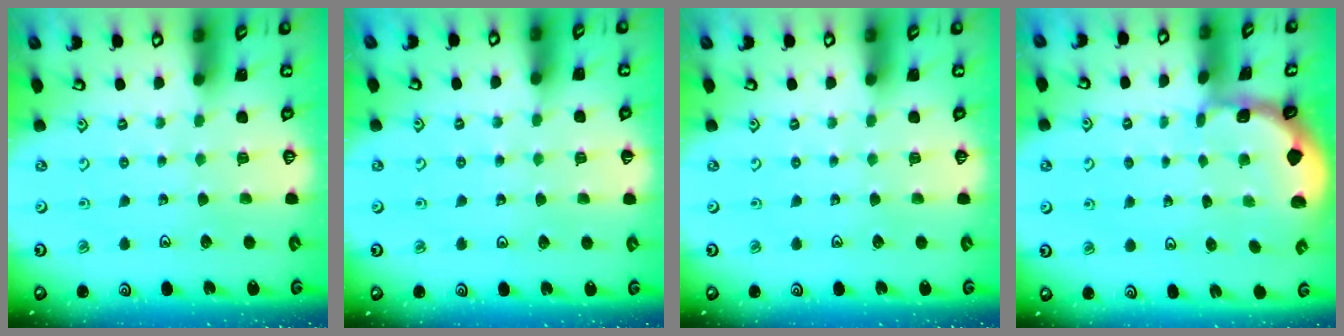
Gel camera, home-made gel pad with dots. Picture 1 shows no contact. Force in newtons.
{"total": 2.2, "press": 2.2, "slide": 0.2}
{"total": 0.0}
{"total": 1.3, "press": 1.2, "slide": 0.2}